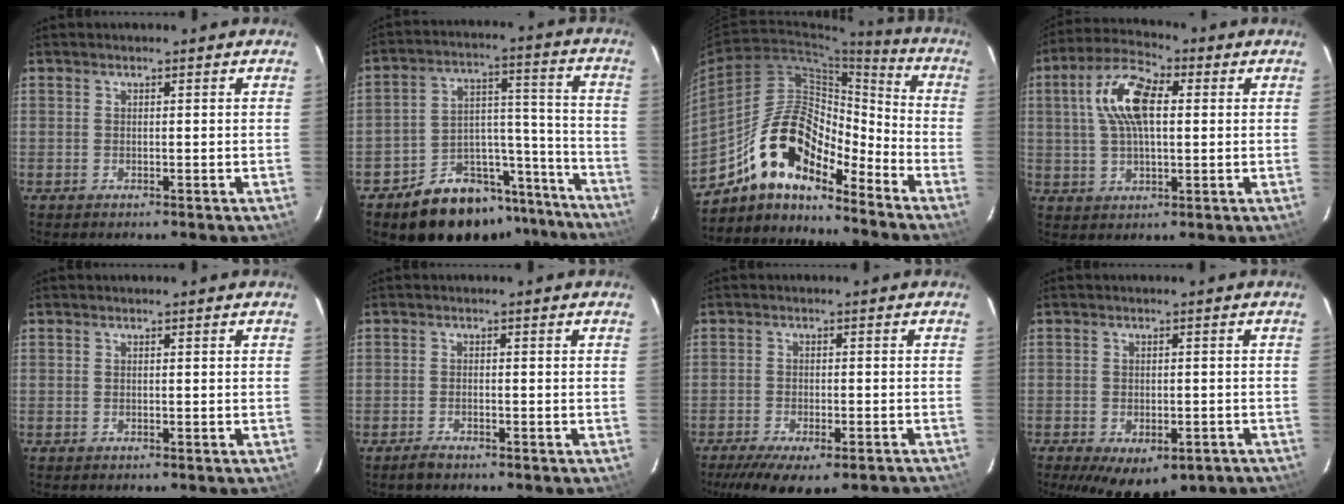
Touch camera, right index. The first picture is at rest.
{"total": 19.0, "force": [-15.5, 9.7, 5.1], "torque": [-0.086, 0.079, -0.203]}
{"total": 16.2, "force": [-12.3, 5.6, 9.0], "torque": [-0.160, 0.019, -0.229]}
{"total": 11.3, "force": [2.3, 5.1, 9.8], "torque": [-0.193, 0.025, 0.039]}
{"total": 0.0}
{"total": 2.0, "force": [-1.7, 0.6, 1.0], "torque": [-0.023, -0.002, -0.030]}
{"total": 14.2, "force": [-11.2, 4.0, 7.8], "torque": [-0.154, -0.040, -0.162]}
{"total": 12.4, "force": [-7.5, 6.4, 7.5], "torque": [-0.148, -0.025, -0.090]}